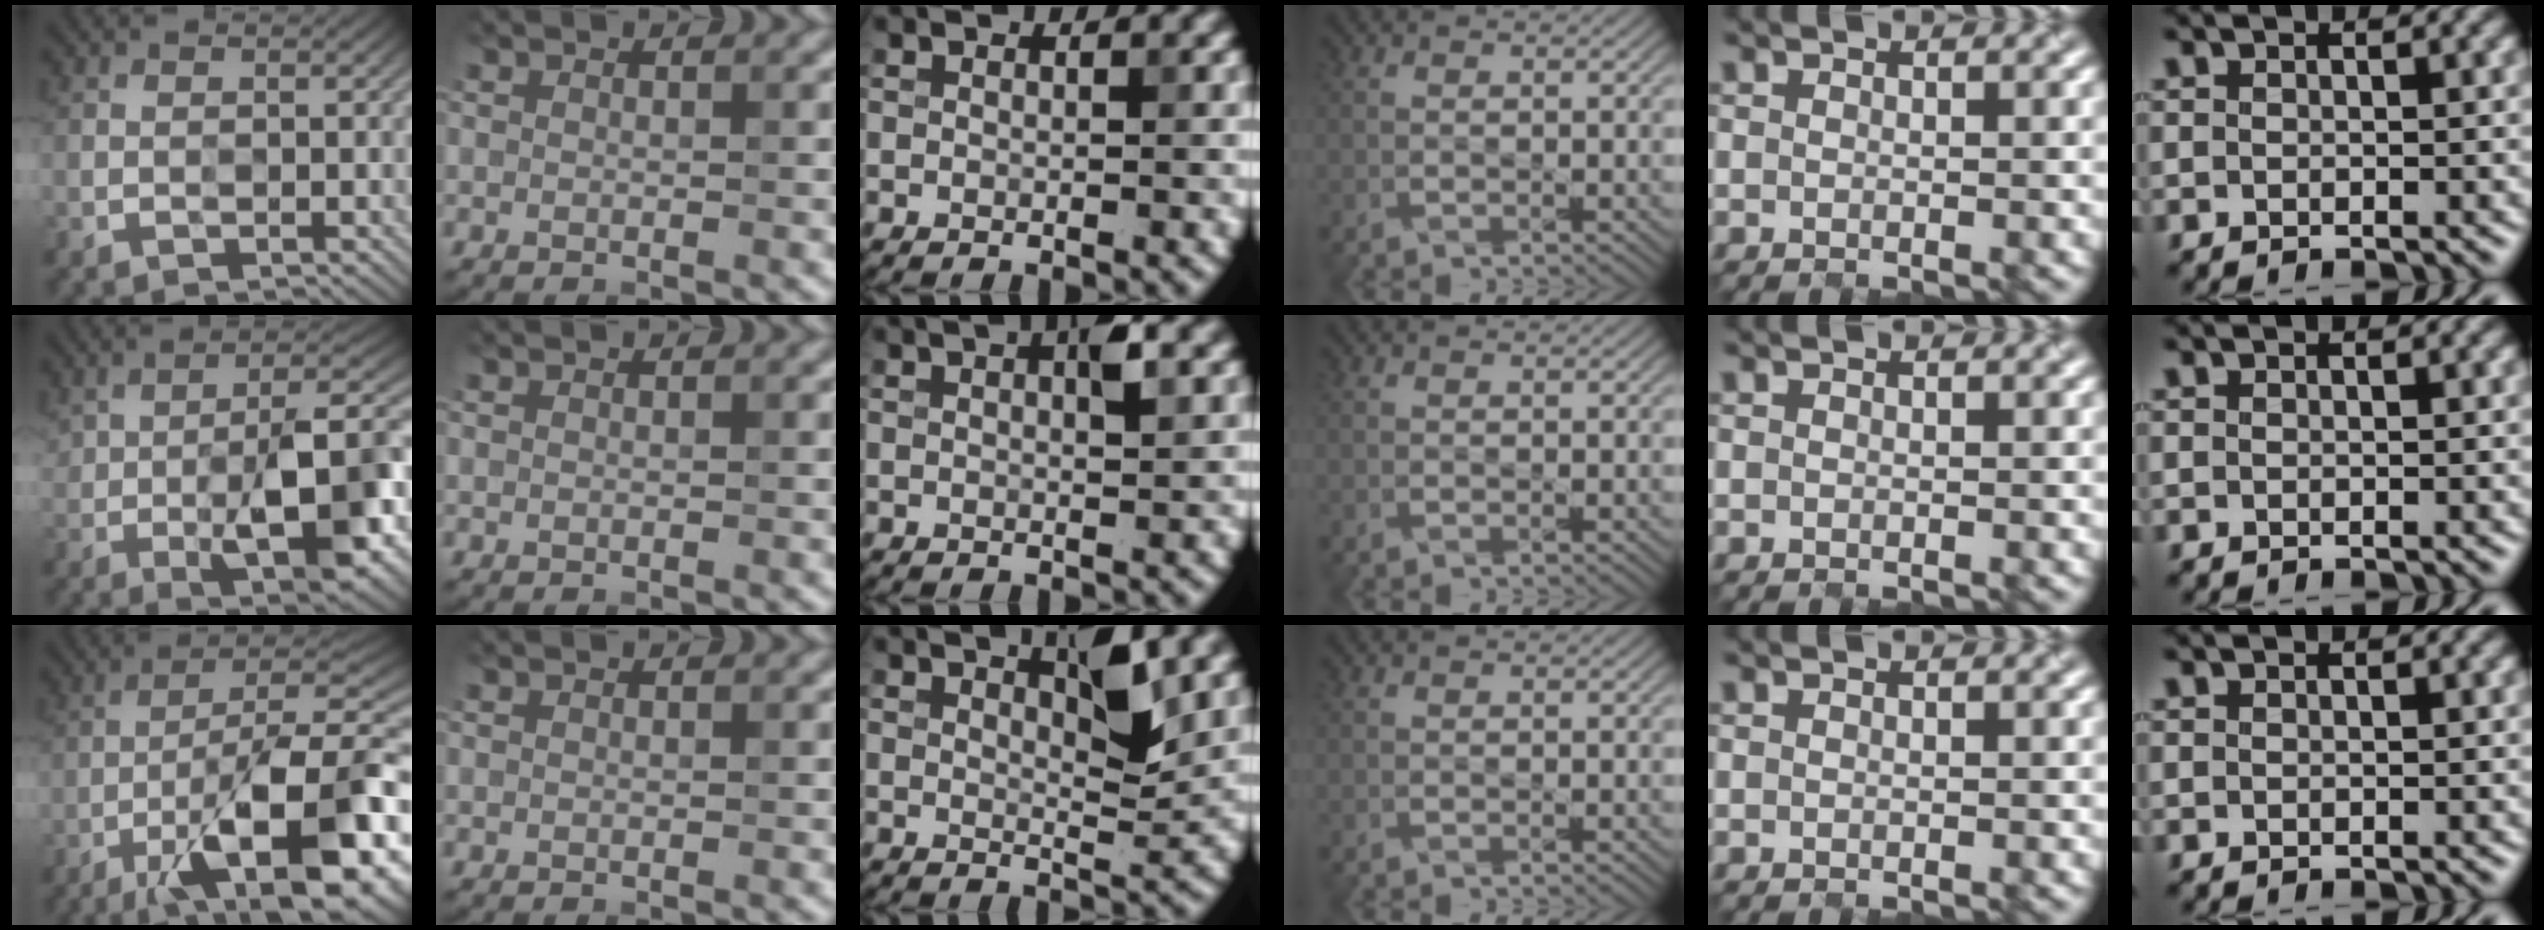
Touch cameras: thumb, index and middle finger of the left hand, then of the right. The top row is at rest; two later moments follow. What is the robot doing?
{"motion": "open", "object": "hinged tin"}